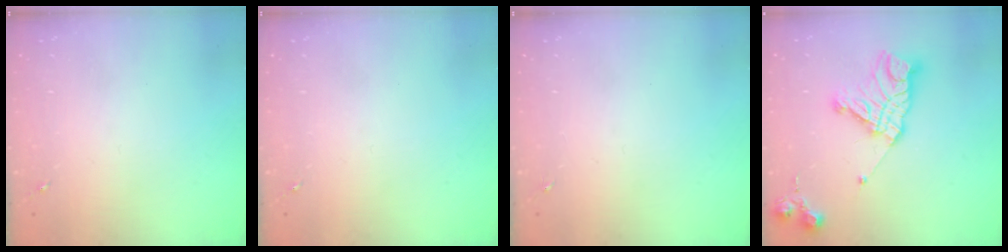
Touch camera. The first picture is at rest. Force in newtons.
{"total": 0.0}
{"total": 0.0}
{"total": 16.2, "press": 16.1, "slide": 1.6}